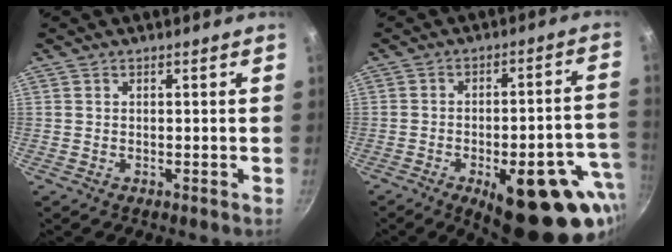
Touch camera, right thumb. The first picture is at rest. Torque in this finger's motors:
{"motor_torque": [2.68, 2.35, 1.97, -0.80, 0.46]}